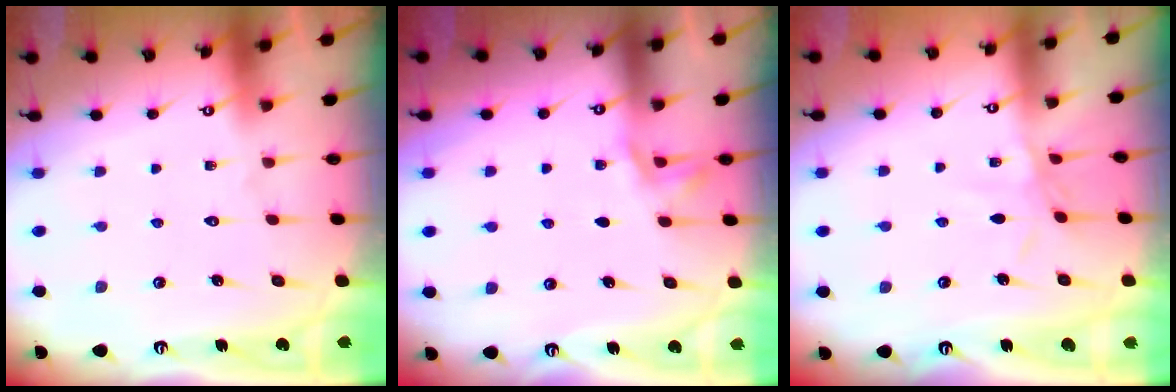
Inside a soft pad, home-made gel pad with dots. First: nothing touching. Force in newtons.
{"total": 3.8, "press": 3.1, "slide": 2.1}
{"total": 3.3, "press": 3.3, "slide": 0.5}